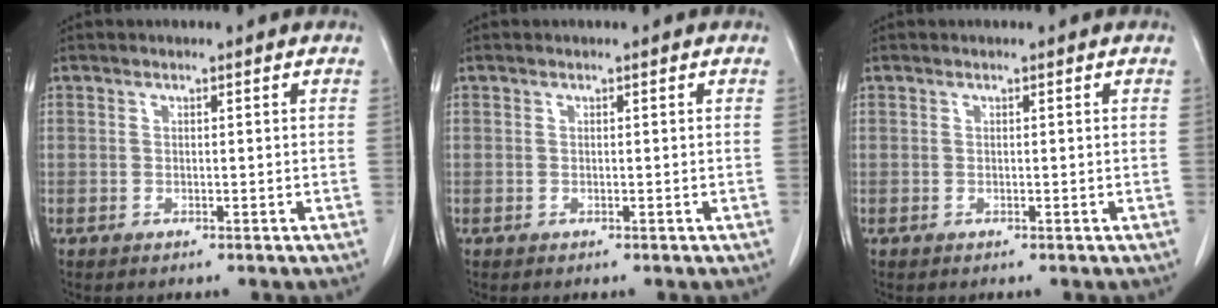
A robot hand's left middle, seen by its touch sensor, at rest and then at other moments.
{"total": 0.0}
{"total": 0.0}